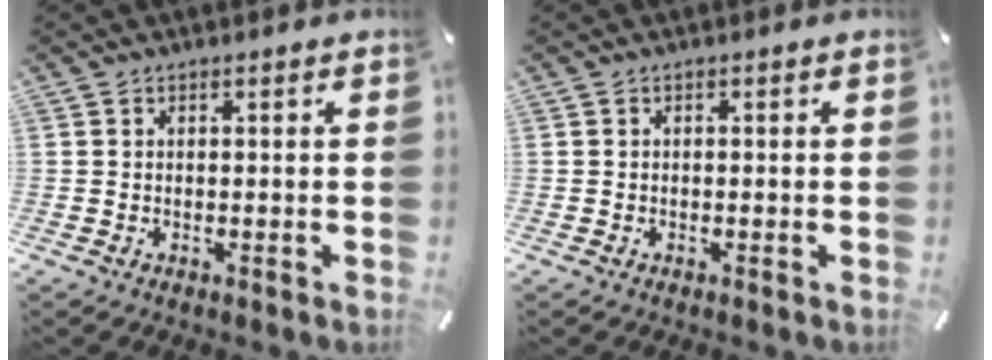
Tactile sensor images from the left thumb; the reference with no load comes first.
{"total": 0.0}